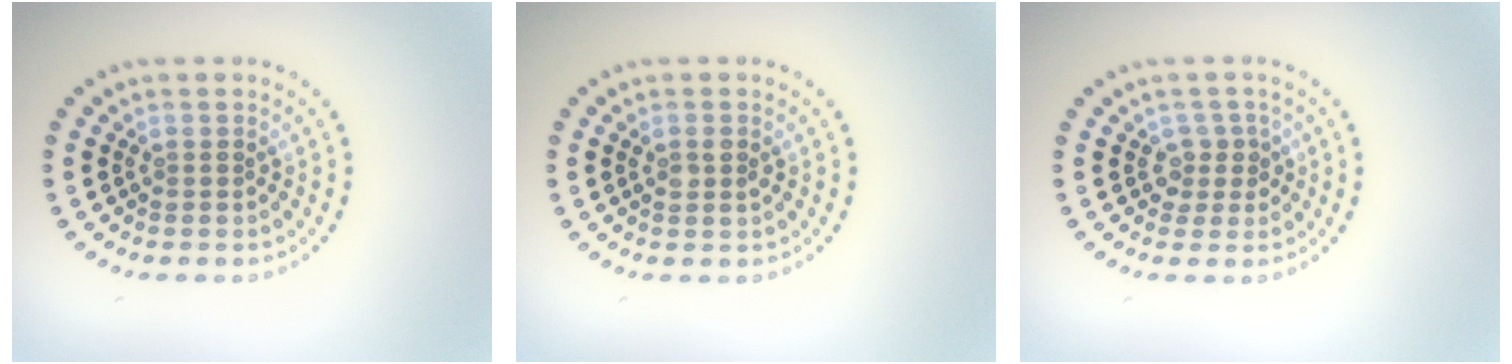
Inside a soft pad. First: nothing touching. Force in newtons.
{"total": 1.2, "press": 1.1, "slide": 0.5}
{"total": 1.9, "press": 1.4, "slide": 1.3}